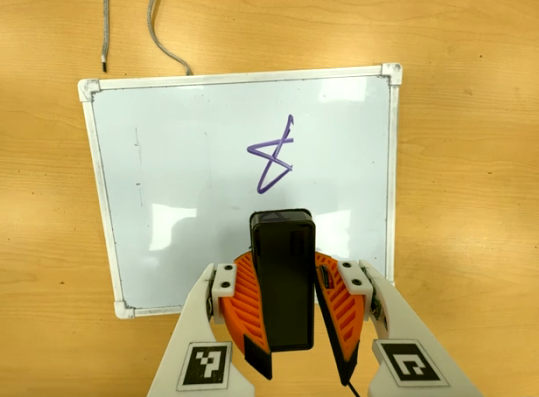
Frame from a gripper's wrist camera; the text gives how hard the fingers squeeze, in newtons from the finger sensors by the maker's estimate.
{"total": 11.6, "left": 11.4, "right": 11.9}